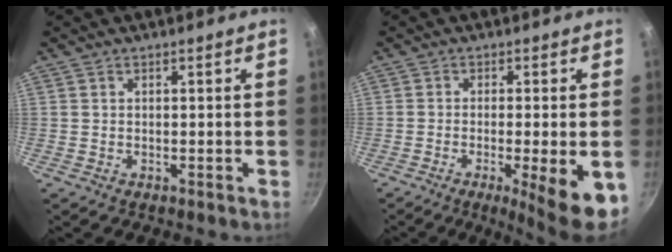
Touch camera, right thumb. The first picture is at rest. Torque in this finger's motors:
{"motor_torque": [0.31, 0.69, 0.86, -0.25, 0.07]}